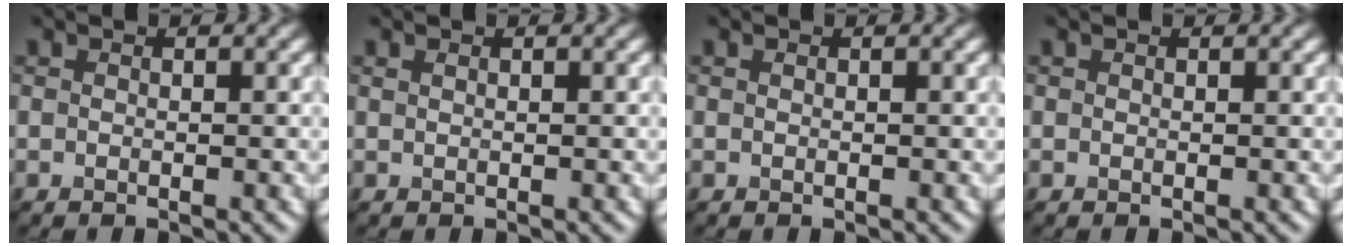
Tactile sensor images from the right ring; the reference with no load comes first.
{"total": 0.7, "force": [-0.2, -0.6, -0.4], "torque": [-0.004, -0.006, 0.011]}
{"total": 0.0}
{"total": 0.0}